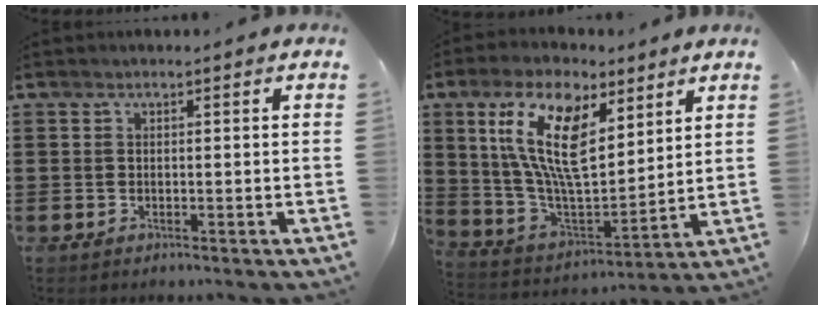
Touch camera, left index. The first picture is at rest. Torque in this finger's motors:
{"motor_torque": [1.55, -0.39, 0.95, 0.21]}